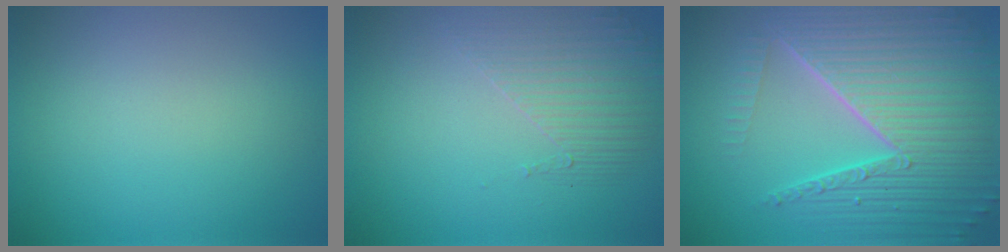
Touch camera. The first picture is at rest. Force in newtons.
{"total": 1.8, "press": 1.2, "slide": 1.3}
{"total": 10.0, "press": 6.4, "slide": 7.8}